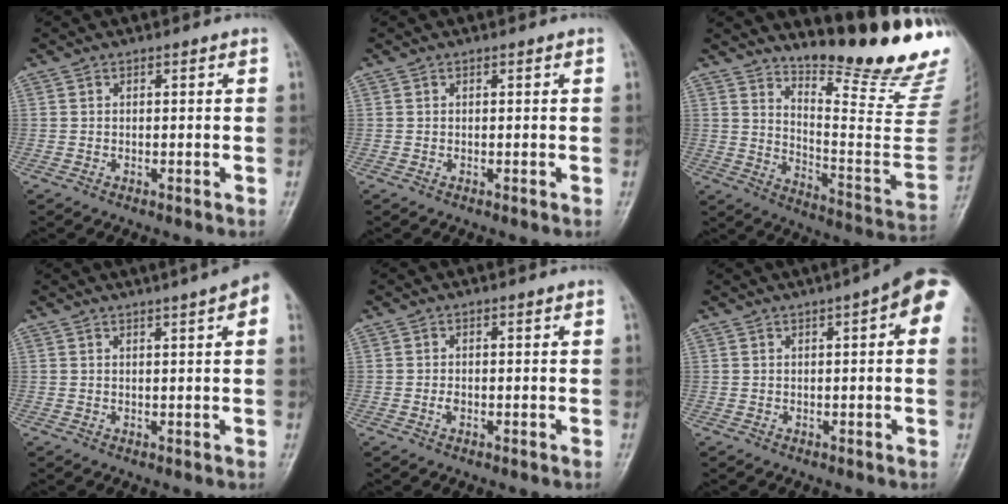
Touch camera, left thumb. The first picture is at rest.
{"total": 0.0}
{"total": 23.2, "force": [18.4, 3.7, 13.7], "torque": [-0.173, -0.167, 0.256]}
{"total": 7.2, "force": [4.4, 0.7, 5.6], "torque": [-0.068, 0.014, 0.046]}
{"total": 1.1, "force": [0.1, 0.5, 0.9], "torque": [-0.014, 0.000, 0.003]}
{"total": 10.3, "force": [4.1, 2.4, 9.2], "torque": [-0.099, 0.006, 0.041]}